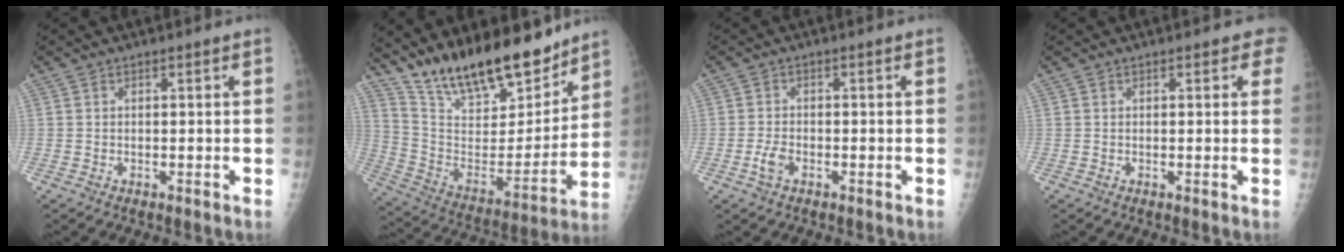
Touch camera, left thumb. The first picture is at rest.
{"total": 22.1, "force": [17.7, 7.6, 10.9], "torque": [-0.148, -0.093, 0.308]}
{"total": 2.6, "force": [-1.2, 1.4, 1.8], "torque": [-0.044, 0.009, -0.024]}
{"total": 2.6, "force": [1.5, 1.2, 1.7], "torque": [0.002, -0.001, 0.012]}